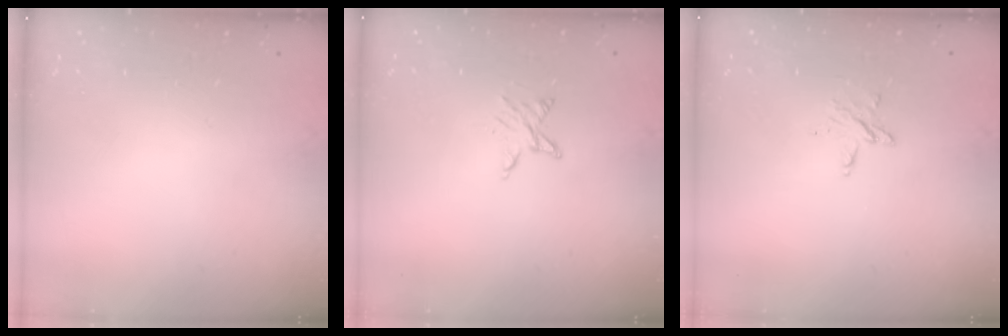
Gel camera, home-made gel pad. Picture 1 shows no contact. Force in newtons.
{"total": 3.9, "press": 3.9, "slide": 0.4}
{"total": 3.3, "press": 3.3, "slide": 0.3}